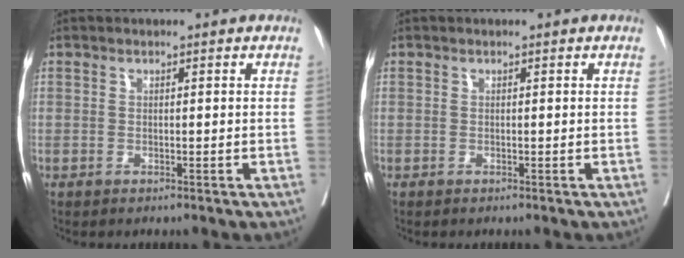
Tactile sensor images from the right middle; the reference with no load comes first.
{"total": 0.0}